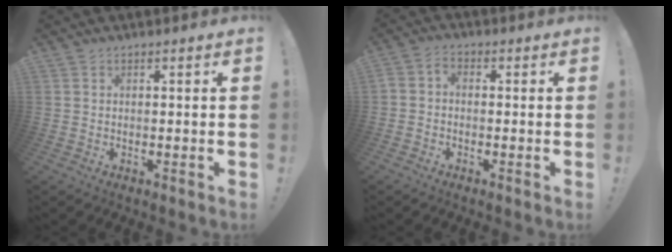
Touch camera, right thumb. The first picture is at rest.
{"total": 2.6, "force": [-1.5, 1.5, 1.5], "torque": [-0.038, 0.009, -0.027]}